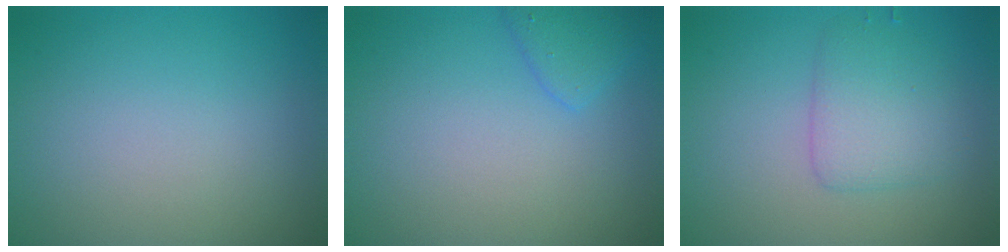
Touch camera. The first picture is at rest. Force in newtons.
{"total": 1.9, "press": 1.9, "slide": 0.1}
{"total": 3.2, "press": 3.2, "slide": 0.1}